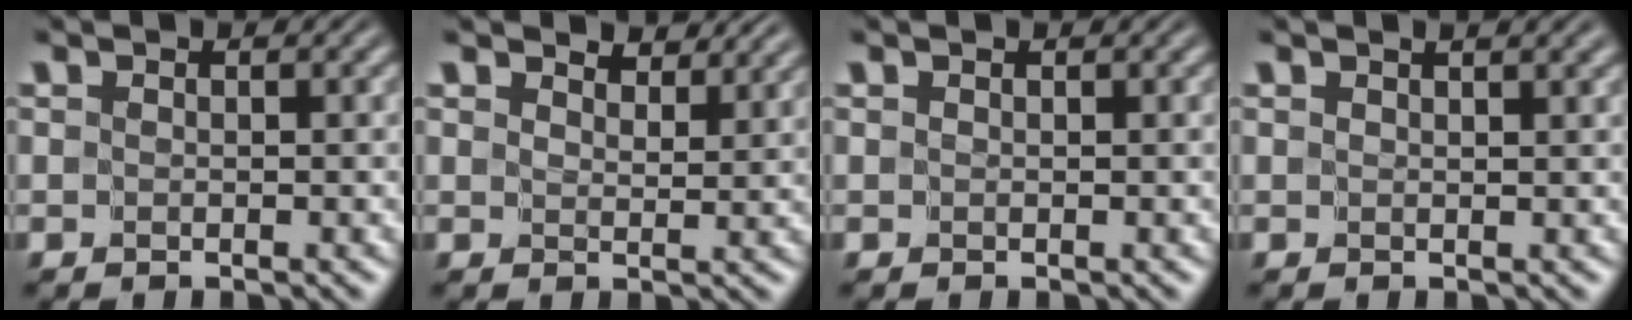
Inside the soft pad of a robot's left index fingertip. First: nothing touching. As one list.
[{"total": 3.3, "force": [3.2, 0.6, 0.6], "torque": [-0.019, -0.001, 0.040]}, {"total": 0.0}, {"total": 1.3, "force": [1.1, 0.0, 0.7], "torque": [-0.006, -0.001, 0.013]}]